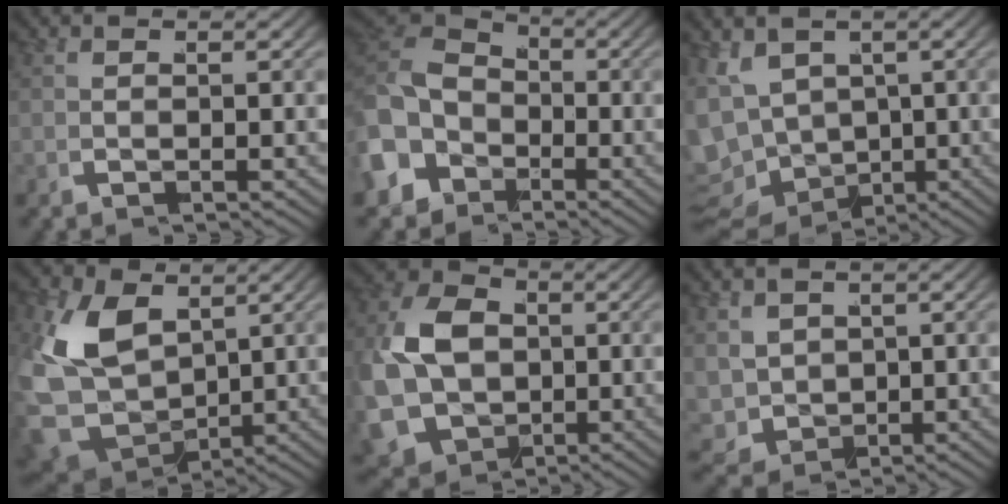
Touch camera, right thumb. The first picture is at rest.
{"total": 8.2, "force": [-0.3, 6.9, 4.5], "torque": [-0.114, -0.022, -0.004]}
{"total": 10.5, "force": [-1.6, 8.9, 5.3], "torque": [-0.131, -0.044, -0.017]}
{"total": 11.2, "force": [0.6, 8.3, 7.5], "torque": [-0.213, -0.049, 0.027]}
{"total": 13.8, "force": [-2.4, 11.5, 7.2], "torque": [-0.203, -0.063, -0.020]}
{"total": 4.6, "force": [-0.2, 3.9, 2.3], "torque": [-0.071, -0.042, 0.016]}